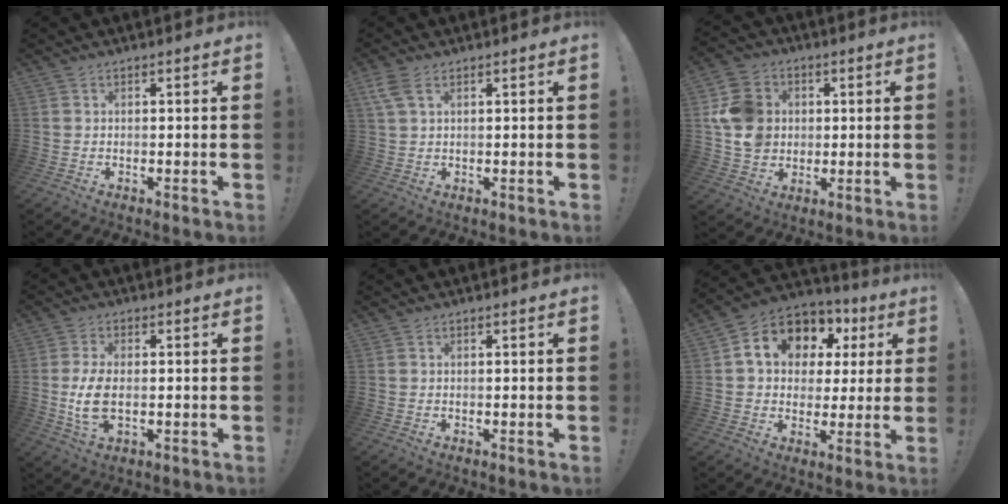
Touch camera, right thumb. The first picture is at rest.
{"total": 4.9, "force": [2.3, 2.4, 3.5], "torque": [-0.076, 0.004, 0.048]}
{"total": 13.1, "force": [1.8, 11.7, 5.7], "torque": [-0.096, 0.002, 0.042]}
{"total": 8.0, "force": [-0.9, 4.2, 6.7], "torque": [-0.130, -0.011, -0.015]}
{"total": 0.0}
{"total": 13.1, "force": [5.7, 9.7, 6.8], "torque": [-0.112, -0.030, 0.106]}